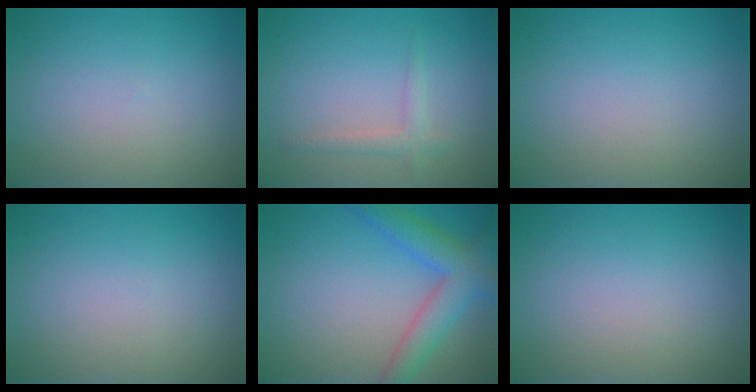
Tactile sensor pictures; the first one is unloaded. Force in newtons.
{"total": 1.6, "press": 1.6, "slide": 0.1}
{"total": 0.0}
{"total": 0.0}
{"total": 5.1, "press": 5.1, "slide": 0.3}
{"total": 0.0}